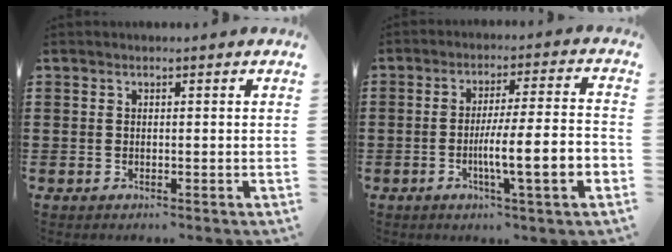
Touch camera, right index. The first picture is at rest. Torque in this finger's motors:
{"motor_torque": [1.58, -0.56, 0.54, 0.21]}